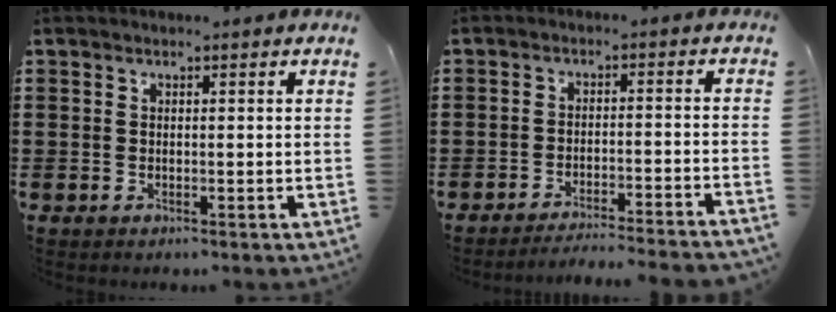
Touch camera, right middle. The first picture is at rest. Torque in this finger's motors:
{"motor_torque": [2.14, 0.00, 0.18, 0.08]}